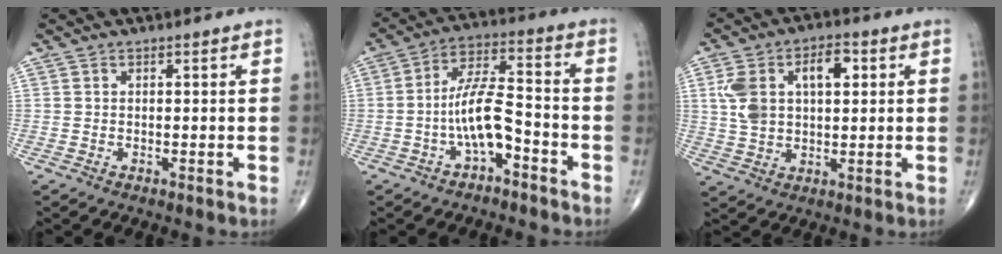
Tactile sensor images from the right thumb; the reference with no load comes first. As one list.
[{"total": 9.3, "force": [-3.7, 3.5, 7.8], "torque": [-0.145, 0.048, -0.068]}, {"total": 11.9, "force": [3.0, 7.0, 9.1], "torque": [-0.153, 0.017, 0.057]}]